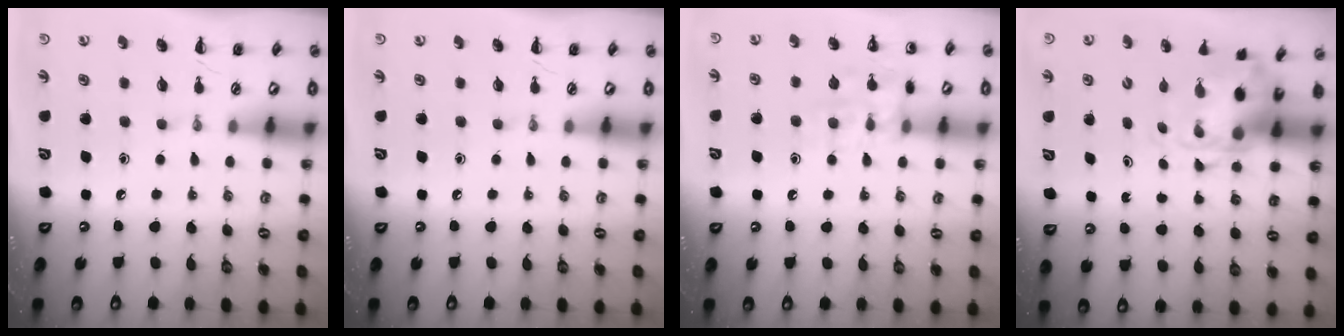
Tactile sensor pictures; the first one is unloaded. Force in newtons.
{"total": 0.0}
{"total": 11.9, "press": 11.8, "slide": 0.9}
{"total": 4.4, "press": 4.2, "slide": 1.1}